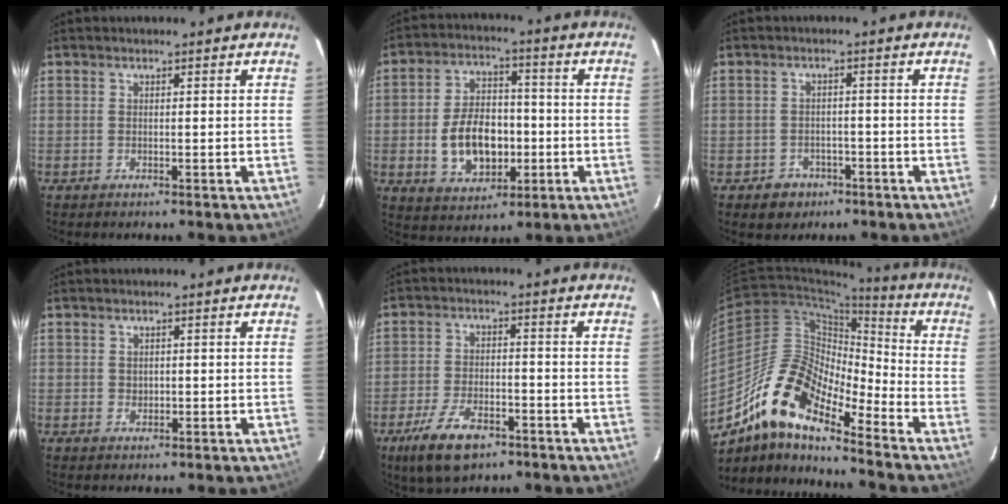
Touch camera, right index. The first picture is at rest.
{"total": 12.4, "force": [-2.5, 8.1, 9.1], "torque": [-0.183, 0.015, -0.026]}
{"total": 4.5, "force": [-2.5, 3.7, 0.7], "torque": [-0.028, 0.012, -0.027]}
{"total": 1.2, "force": [0.1, 1.2, 0.4], "torque": [-0.002, 0.002, 0.003]}
{"total": 10.7, "force": [-6.7, 4.7, 6.9], "torque": [-0.161, -0.014, -0.118]}
{"total": 16.4, "force": [-11.7, 4.9, 10.4], "torque": [-0.176, -0.001, -0.236]}